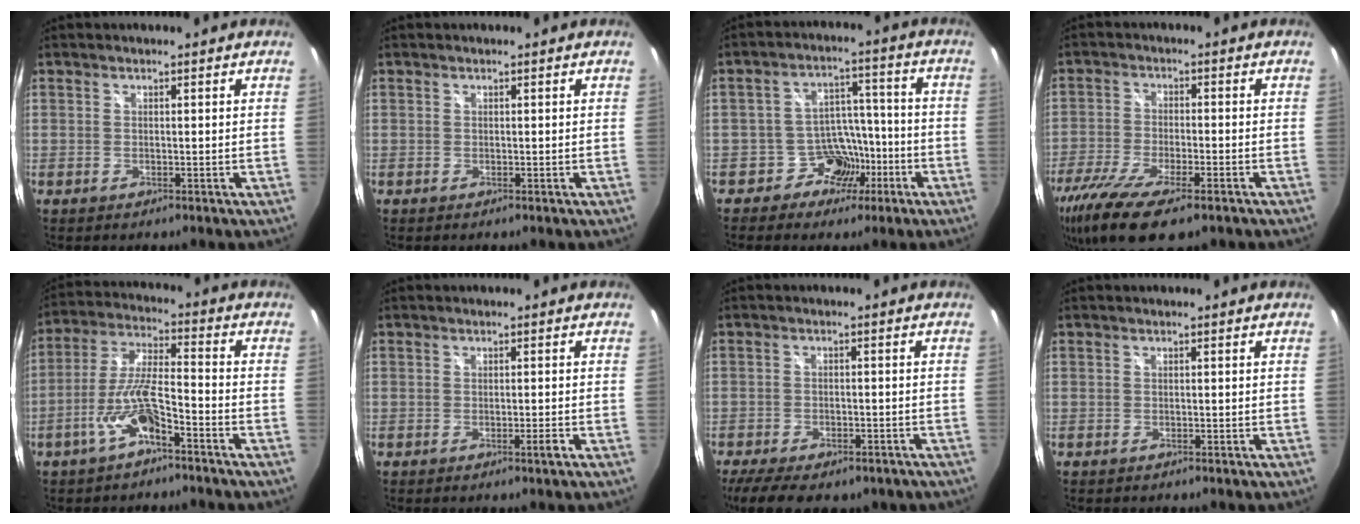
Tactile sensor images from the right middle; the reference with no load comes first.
{"total": 0.0}
{"total": 8.0, "force": [-4.7, 6.3, 1.5], "torque": [-0.022, 0.037, -0.070]}
{"total": 14.6, "force": [-9.5, 4.6, 10.1], "torque": [-0.220, -0.058, -0.170]}
{"total": 9.2, "force": [-5.2, 1.9, 7.3], "torque": [-0.162, 0.005, -0.095]}
{"total": 1.0, "force": [-0.3, -0.3, 0.9], "torque": [-0.013, 0.001, -0.007]}
{"total": 12.8, "force": [-9.2, 5.3, 7.1], "torque": [-0.157, -0.033, -0.130]}
{"total": 0.0}